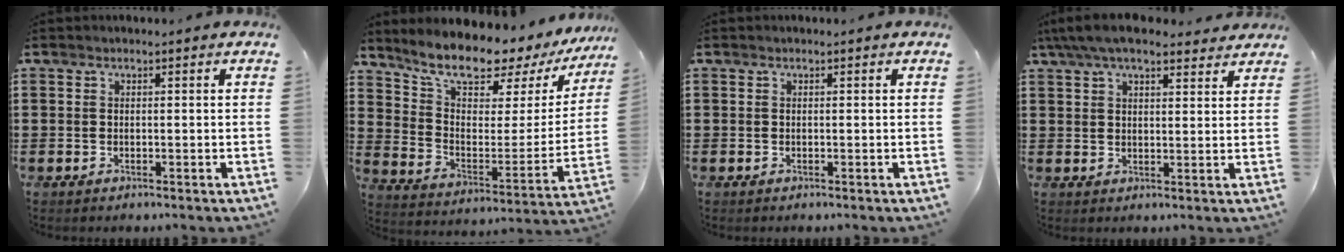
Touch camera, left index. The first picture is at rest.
{"total": 9.3, "force": [8.3, 1.9, 3.7], "torque": [-0.091, -0.071, 0.135]}
{"total": 0.0}
{"total": 6.7, "force": [5.5, 1.6, 3.5], "torque": [-0.081, -0.007, 0.102]}